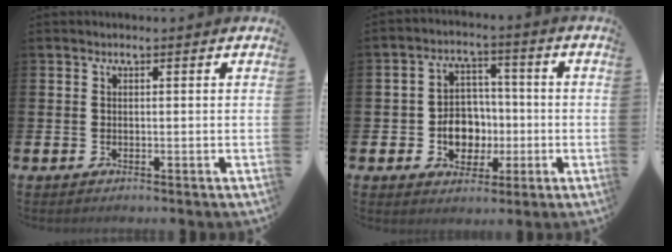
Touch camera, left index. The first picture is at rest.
{"total": 6.5, "force": [-1.1, 5.6, 3.1], "torque": [-0.058, 0.012, -0.022]}